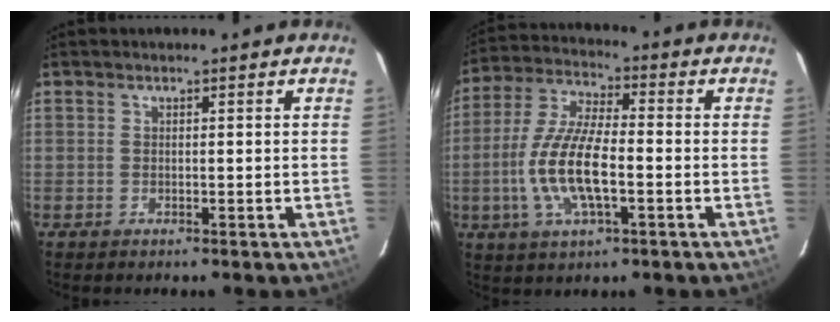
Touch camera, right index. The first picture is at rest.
{"total": 13.1, "force": [-3.1, 4.3, 12.0], "torque": [-0.253, -0.002, -0.063]}